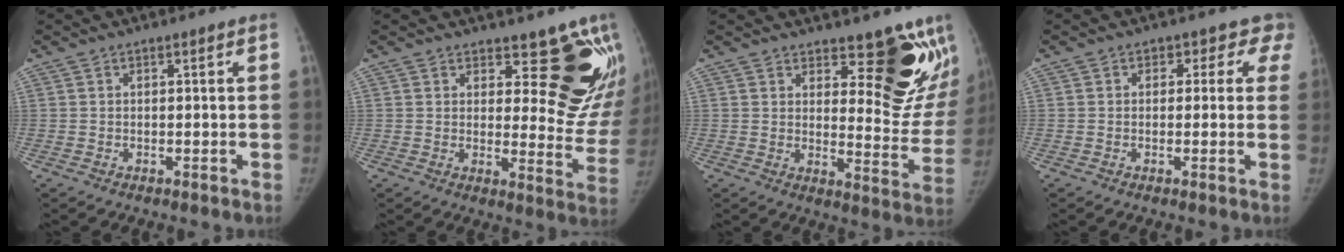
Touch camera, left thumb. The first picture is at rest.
{"total": 13.7, "force": [9.7, 6.1, 7.4], "torque": [-0.036, -0.082, 0.111]}
{"total": 14.9, "force": [10.1, 6.0, 9.3], "torque": [-0.059, -0.088, 0.128]}
{"total": 3.9, "force": [2.3, 3.1, 0.4], "torque": [0.036, -0.004, -0.001]}